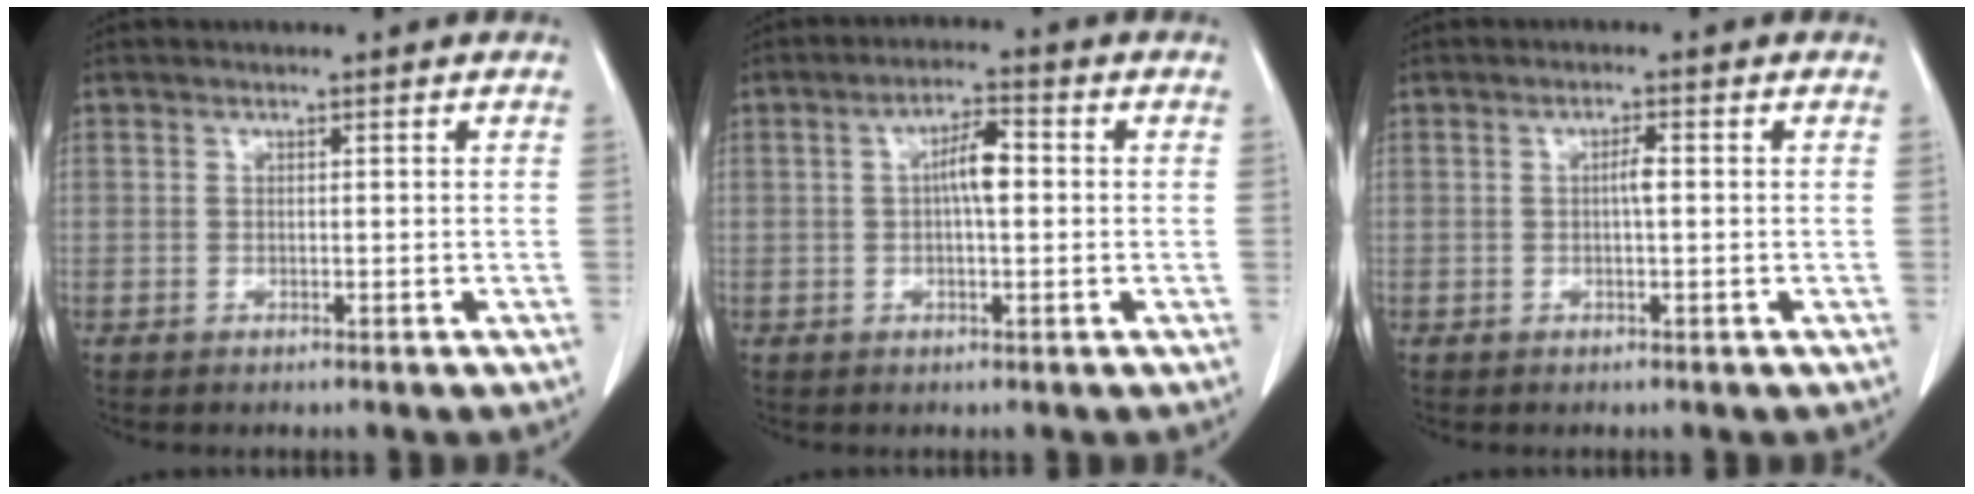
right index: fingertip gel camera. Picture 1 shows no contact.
{"total": 4.6, "force": [0.3, 1.1, 4.5], "torque": [-0.079, 0.012, 0.003]}
{"total": 1.7, "force": [0.0, 0.2, 1.7], "torque": [-0.030, 0.004, 0.000]}